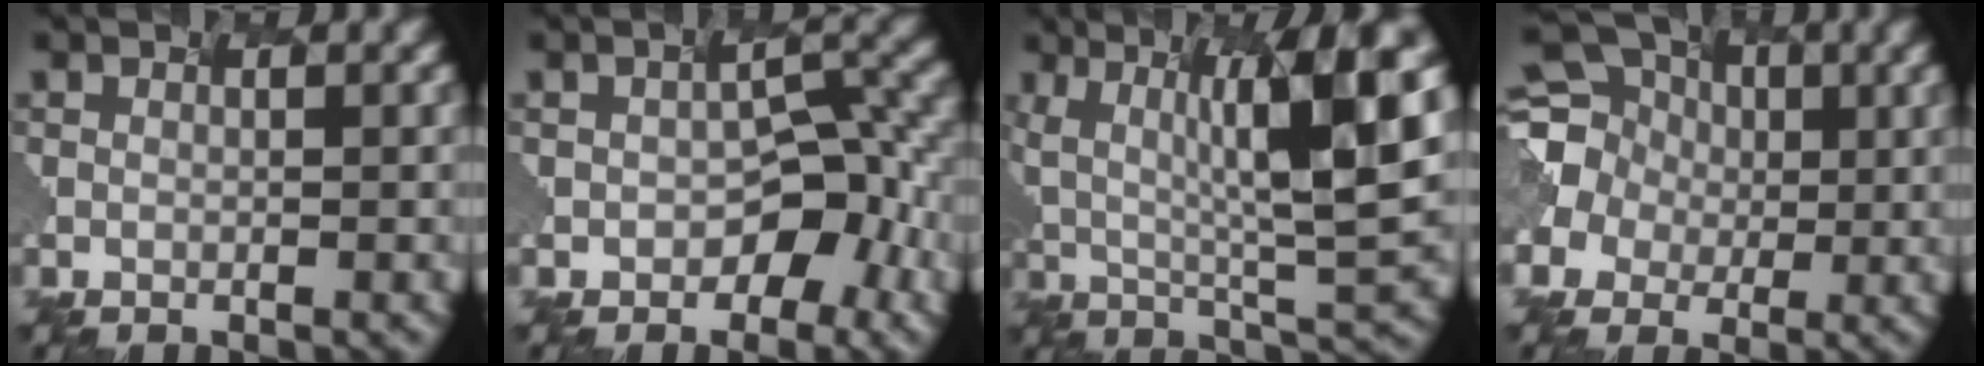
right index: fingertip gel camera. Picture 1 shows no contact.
{"total": 4.9, "force": [-2.2, 2.9, 3.2], "torque": [-0.049, 0.000, -0.025]}
{"total": 10.6, "force": [2.4, 2.6, 10.0], "torque": [-0.178, 0.010, 0.050]}
{"total": 8.6, "force": [0.5, 8.2, 2.8], "torque": [-0.103, 0.029, -0.014]}